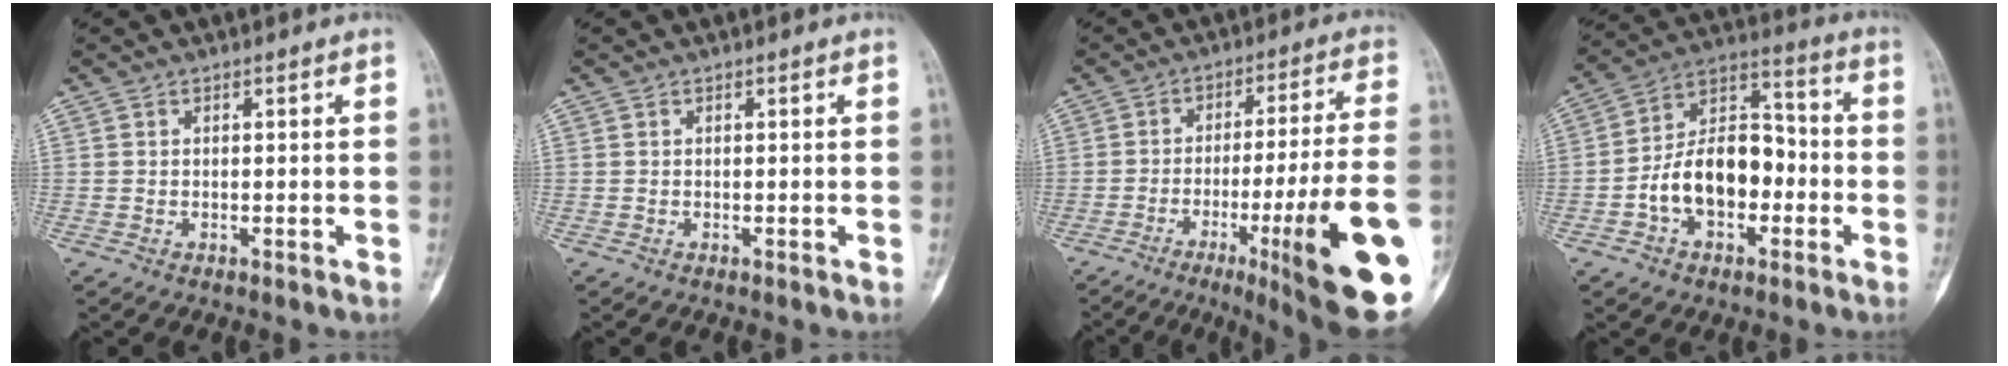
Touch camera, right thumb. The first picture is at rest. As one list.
[{"total": 0.0}, {"total": 23.6, "force": [-8.2, 1.9, 22.1], "torque": [-0.265, 0.010, -0.114]}, {"total": 15.0, "force": [-3.6, 9.6, 11.0], "torque": [-0.162, 0.052, -0.067]}]